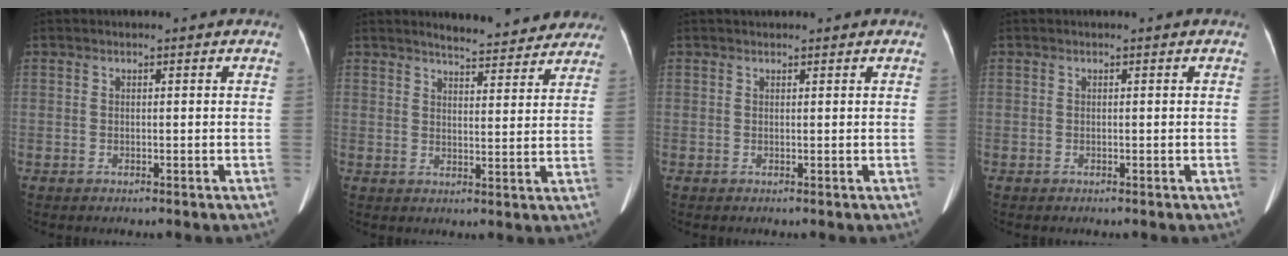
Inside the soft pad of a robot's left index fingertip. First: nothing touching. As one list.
[{"total": 11.0, "force": [10.3, 2.0, 3.3], "torque": [-0.027, -0.004, 0.117]}, {"total": 1.4, "force": [1.2, 0.6, 0.4], "torque": [-0.008, 0.021, 0.018]}, {"total": 0.0}]